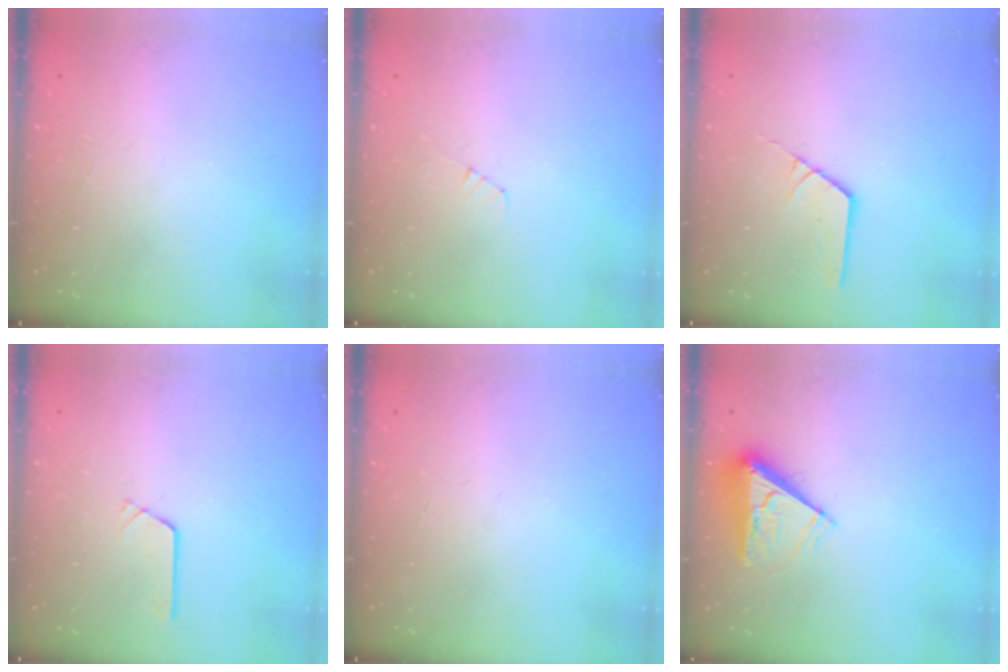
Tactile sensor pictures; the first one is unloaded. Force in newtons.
{"total": 3.5, "press": 3.4, "slide": 0.5}
{"total": 2.3, "press": 2.3, "slide": 0.3}
{"total": 2.6, "press": 2.6, "slide": 0.2}
{"total": 0.0}
{"total": 8.4, "press": 8.3, "slide": 1.4}